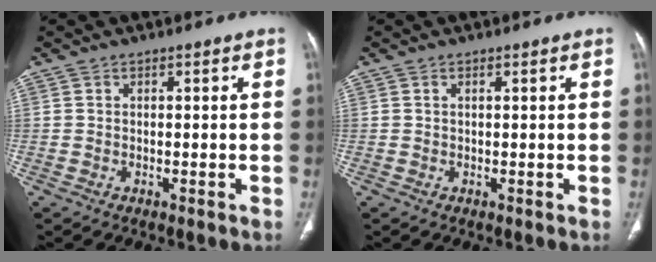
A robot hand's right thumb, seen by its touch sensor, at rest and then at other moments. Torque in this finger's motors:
{"motor_torque": [-0.11, 0.43, -0.44, 0.26, -0.01]}